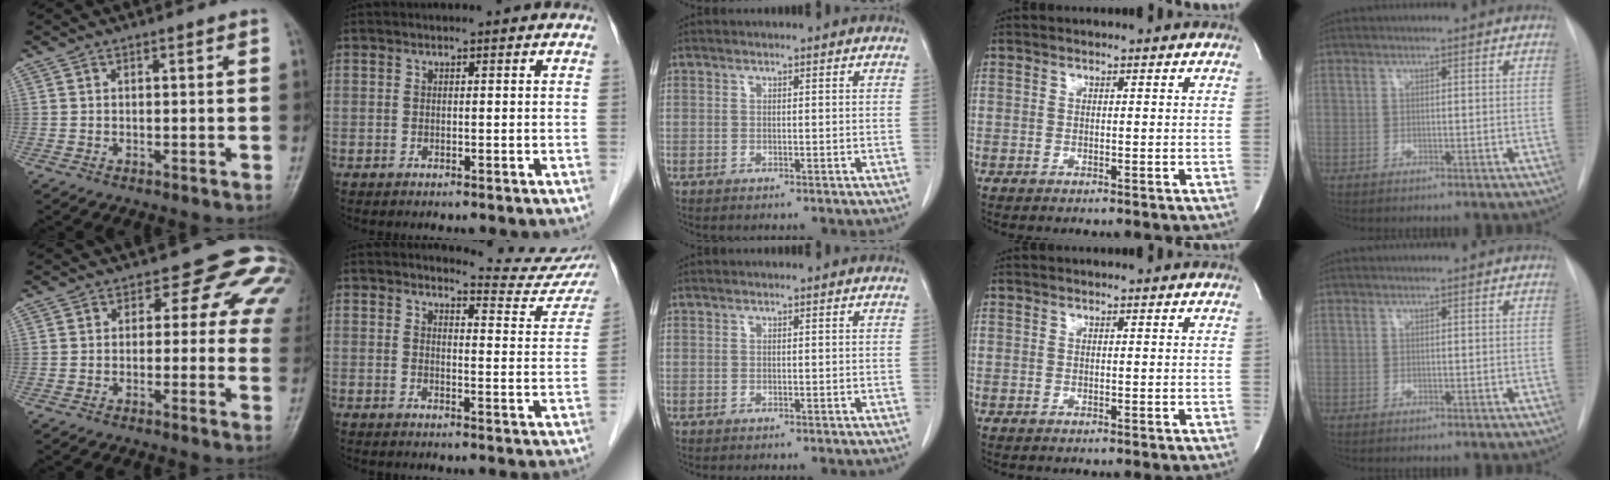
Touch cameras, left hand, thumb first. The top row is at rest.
{"thumb": {"total": 9.9, "force": [2.4, 6.6, 7.0], "torque": [-0.019, 0.010, 0.007]}, "index": {"total": 10.8, "force": [10.8, 0.7, 0.5], "torque": [0.008, -0.072, 0.104]}}